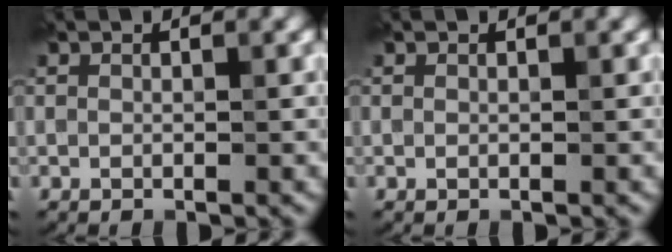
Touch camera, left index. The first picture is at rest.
{"total": 0.0}